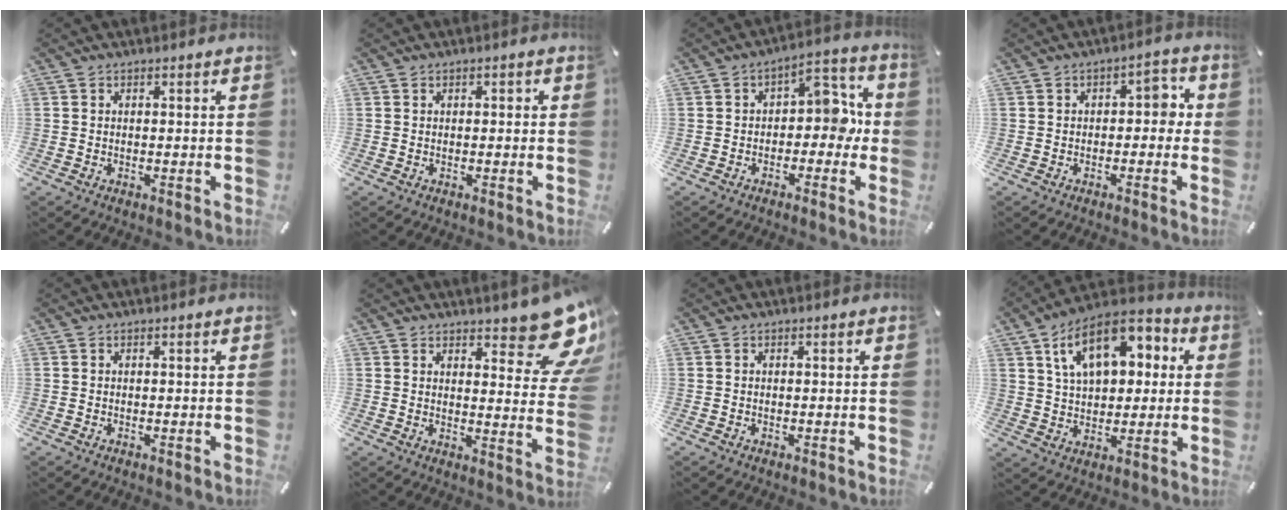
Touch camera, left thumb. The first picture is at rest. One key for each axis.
{"total": 0.5, "fx": 0.0, "fy": 0.5, "fz": 0.1, "tx": -0.002, "ty": 0.005, "tz": -0.002}
{"total": 9.2, "fx": 0.1, "fy": 5.8, "fz": 7.1, "tx": -0.092, "ty": 0.003, "tz": -0.004}
{"total": 4.9, "fx": -0.4, "fy": 3.0, "fz": 3.9, "tx": -0.044, "ty": 0.006, "tz": -0.019}
{"total": 0.0}
{"total": 13.9, "fx": 9.8, "fy": 5.0, "fz": 8.5, "tx": -0.090, "ty": -0.084, "tz": 0.166}
{"total": 0.0}
{"total": 15.4, "fx": 6.4, "fy": 9.7, "fz": 10.2, "tx": -0.181, "ty": -0.007, "tz": 0.115}